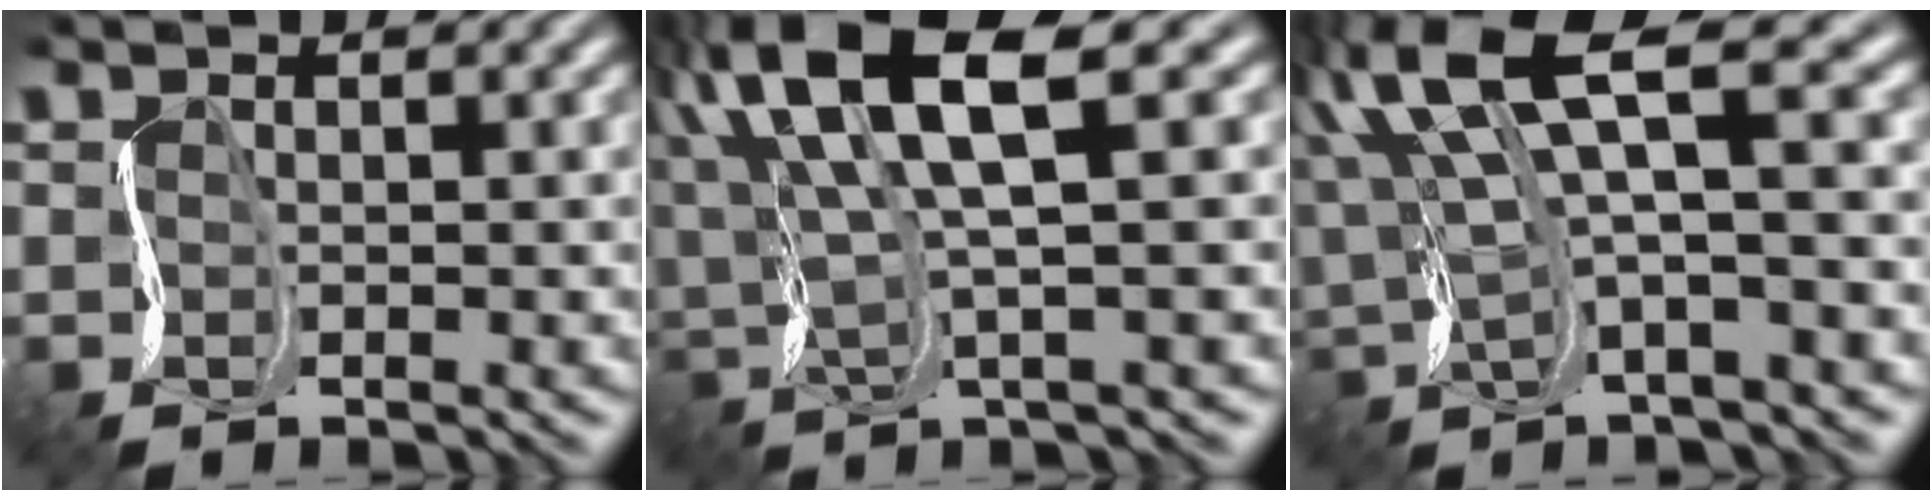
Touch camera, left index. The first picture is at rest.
{"total": 9.5, "force": [4.0, 2.0, 8.4], "torque": [-0.169, 0.016, 0.075]}
{"total": 8.4, "force": [3.3, 1.9, 7.5], "torque": [-0.153, 0.019, 0.062]}